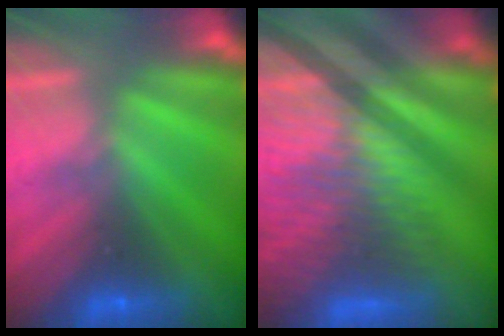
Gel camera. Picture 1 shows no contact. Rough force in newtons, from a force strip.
{"total": 8.2}